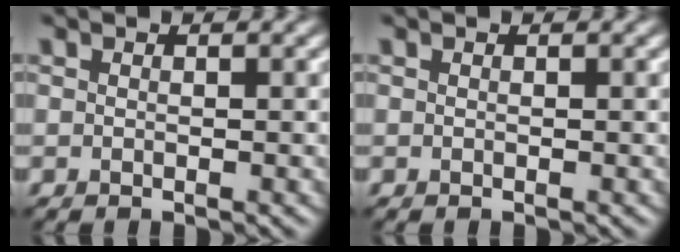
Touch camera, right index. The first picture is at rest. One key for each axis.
{"total": 0.0}